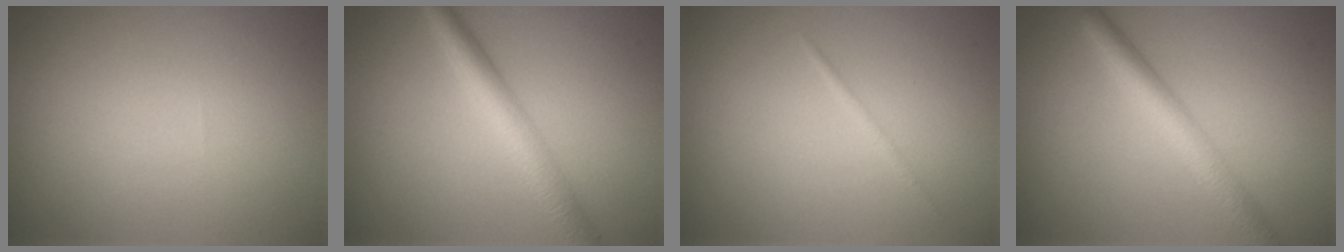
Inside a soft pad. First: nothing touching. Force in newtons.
{"total": 4.2, "press": 4.2, "slide": 0.1}
{"total": 0.6, "press": 0.6, "slide": 0.0}
{"total": 4.1, "press": 4.1, "slide": 0.1}